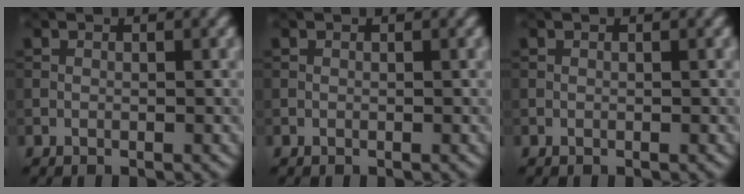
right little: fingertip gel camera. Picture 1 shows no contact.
{"total": 0.0}
{"total": 0.0}